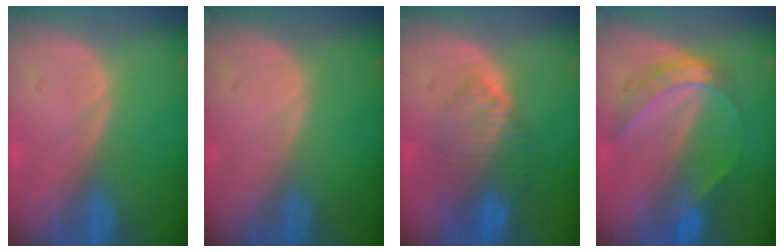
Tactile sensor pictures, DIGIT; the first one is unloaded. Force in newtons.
{"total": 0.0}
{"total": 8.2, "press": 7.2, "slide": 3.9}
{"total": 6.2, "press": 5.3, "slide": 3.2}